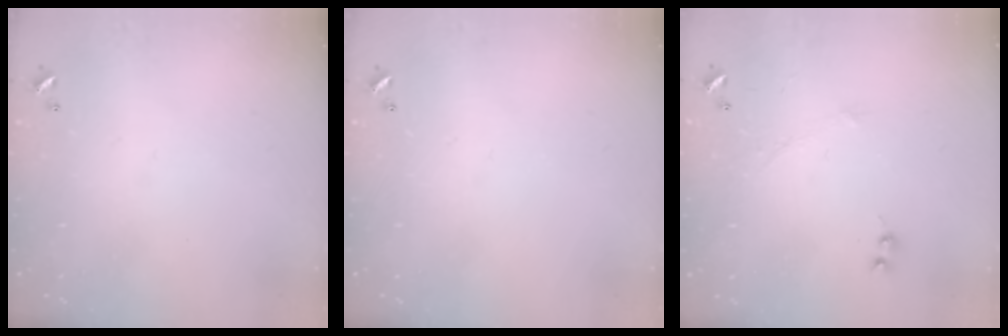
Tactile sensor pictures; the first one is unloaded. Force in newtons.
{"total": 0.0}
{"total": 0.0}